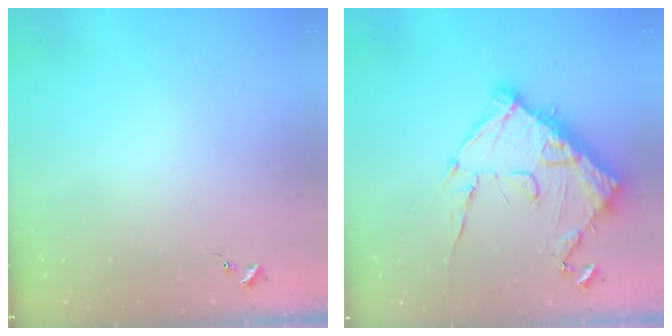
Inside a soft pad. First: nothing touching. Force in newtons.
{"total": 15.0, "press": 14.9, "slide": 1.5}